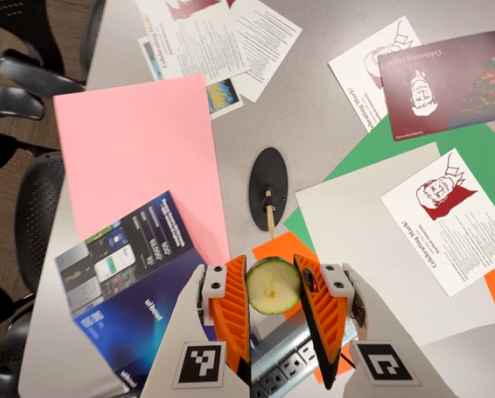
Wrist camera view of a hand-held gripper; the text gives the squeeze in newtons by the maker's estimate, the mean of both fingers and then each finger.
{"total": 12.4, "left": 12.6, "right": 12.2}